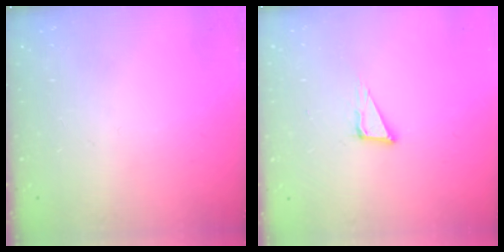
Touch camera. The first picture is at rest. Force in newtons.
{"total": 5.9, "press": 5.8, "slide": 1.3}